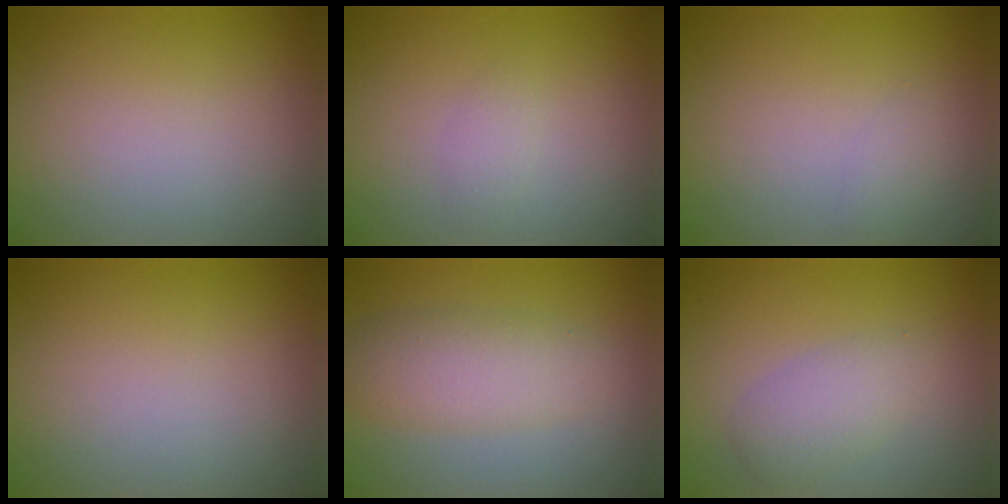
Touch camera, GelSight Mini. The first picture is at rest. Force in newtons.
{"total": 1.0, "press": 1.0, "slide": 0.1}
{"total": 0.8, "press": 0.8, "slide": 0.0}
{"total": 0.0}
{"total": 4.2, "press": 4.2, "slide": 0.0}
{"total": 2.9, "press": 2.9, "slide": 0.1}